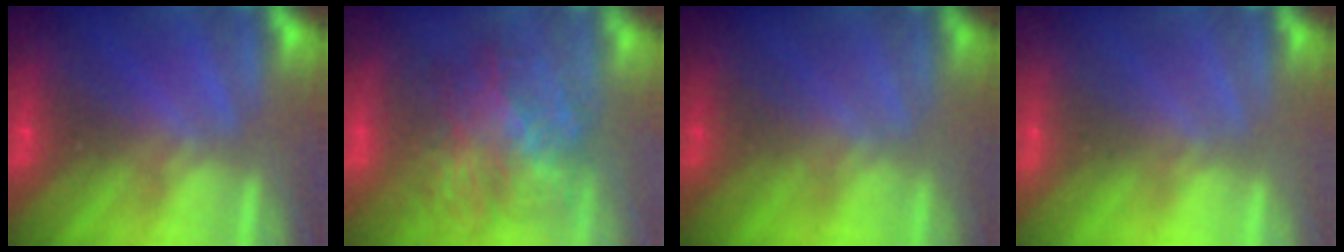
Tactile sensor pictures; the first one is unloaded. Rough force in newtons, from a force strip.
{"total": 9.3}
{"total": 1.8}
{"total": 2.8}